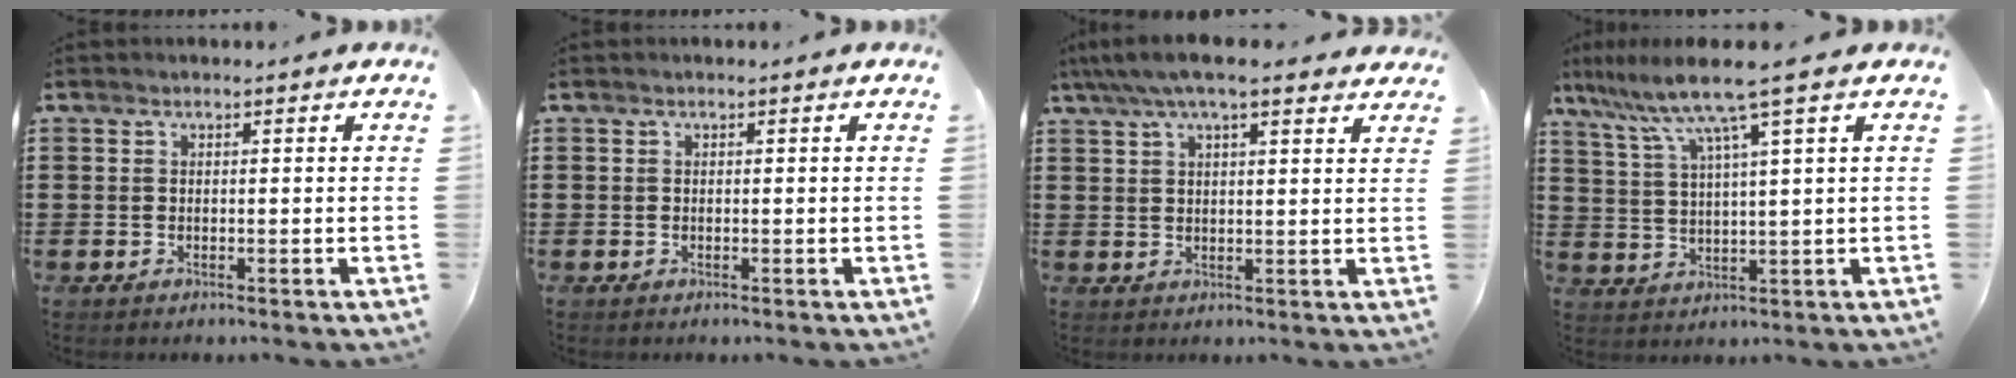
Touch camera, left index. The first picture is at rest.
{"total": 0.0}
{"total": 6.2, "force": [4.8, 1.2, 3.7], "torque": [-0.084, -0.003, 0.086]}
{"total": 8.1, "force": [5.3, -0.2, 6.1], "torque": [-0.143, -0.023, 0.085]}